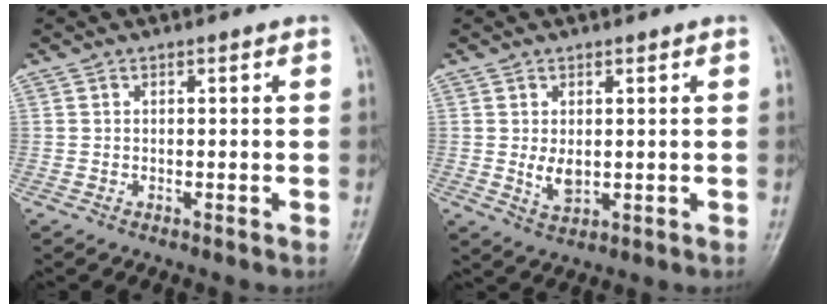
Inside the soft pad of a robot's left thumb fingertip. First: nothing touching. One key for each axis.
{"total": 3.5, "fx": 0.4, "fy": 2.2, "fz": 2.7, "tx": -0.042, "ty": -0.011, "tz": 0.016}